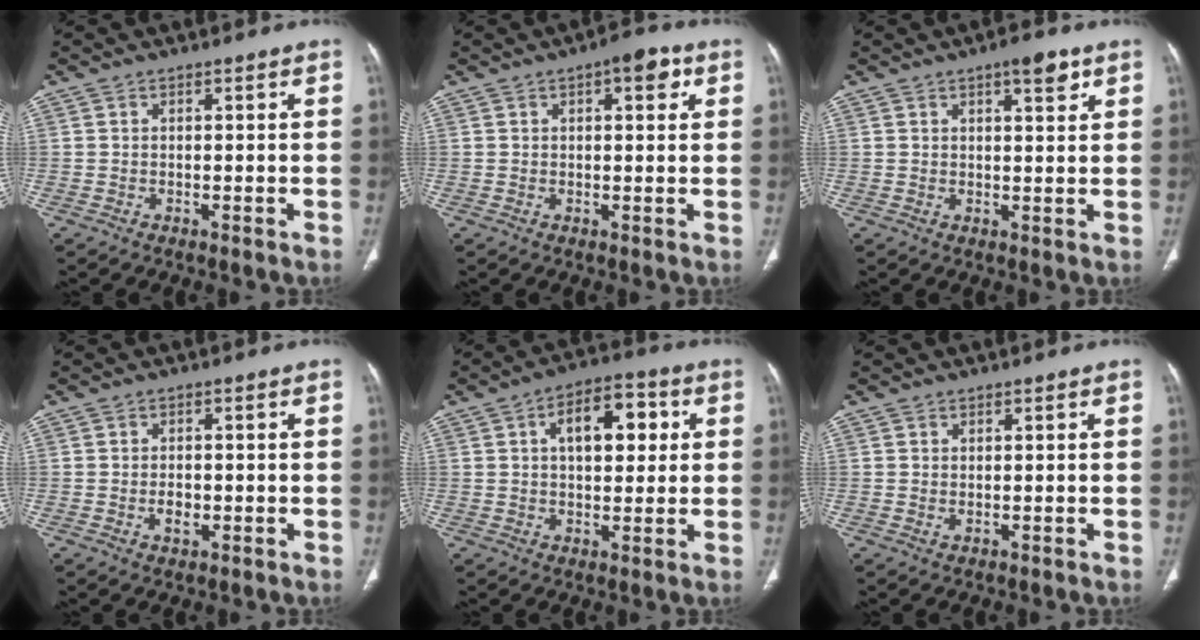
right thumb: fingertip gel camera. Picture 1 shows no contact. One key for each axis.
{"total": 5.3, "fx": 2.2, "fy": 2.3, "fz": 4.3, "tx": -0.039, "ty": 0.004, "tz": 0.021}
{"total": 4.7, "fx": 2.6, "fy": 1.5, "fz": 3.5, "tx": -0.039, "ty": -0.011, "tz": 0.034}
{"total": 2.7, "fx": -0.5, "fy": 1.7, "fz": 2.0, "tx": -0.031, "ty": 0.001, "tz": -0.008}
{"total": 11.3, "fx": 2.8, "fy": 6.2, "fz": 9.0, "tx": -0.103, "ty": 0.015, "tz": 0.038}
{"total": 0.6, "fx": 0.2, "fy": 0.3, "fz": 0.4, "tx": -0.008, "ty": -0.001, "tz": 0.004}